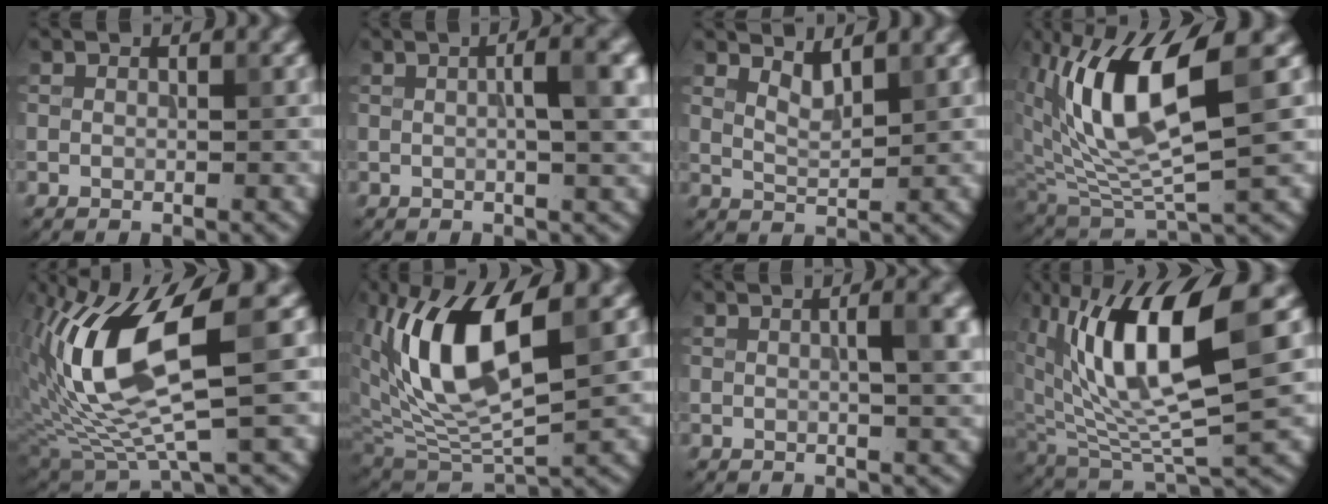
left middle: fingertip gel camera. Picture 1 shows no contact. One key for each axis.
{"total": 5.6, "fx": 0.9, "fy": 1.5, "fz": 5.4, "tx": -0.064, "ty": 0.016, "tz": 0.007}
{"total": 2.0, "fx": 1.6, "fy": 0.5, "fz": 1.1, "tx": -0.021, "ty": -0.007, "tz": 0.032}
{"total": 9.4, "fx": 2.9, "fy": 3.1, "fz": 8.4, "tx": -0.169, "ty": -0.007, "tz": 0.057}
{"total": 10.7, "fx": 2.0, "fy": 3.3, "fz": 10.0, "tx": -0.210, "ty": -0.008, "tz": 0.041}
{"total": 9.4, "fx": 3.1, "fy": 4.0, "fz": 8.0, "tx": -0.160, "ty": -0.009, "tz": 0.057}
{"total": 4.9, "fx": 0.8, "fy": 1.5, "fz": 4.6, "tx": -0.048, "ty": 0.016, "tz": 0.007}
{"total": 11.6, "fx": 3.6, "fy": 3.8, "fz": 10.4, "tx": -0.190, "ty": 0.002, "tz": 0.068}